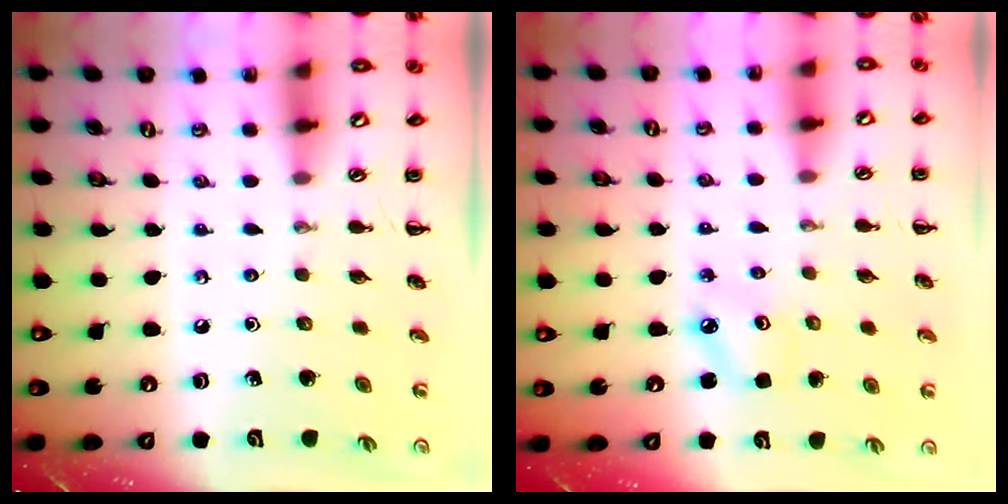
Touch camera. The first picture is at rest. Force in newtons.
{"total": 3.0, "press": 2.9, "slide": 0.6}